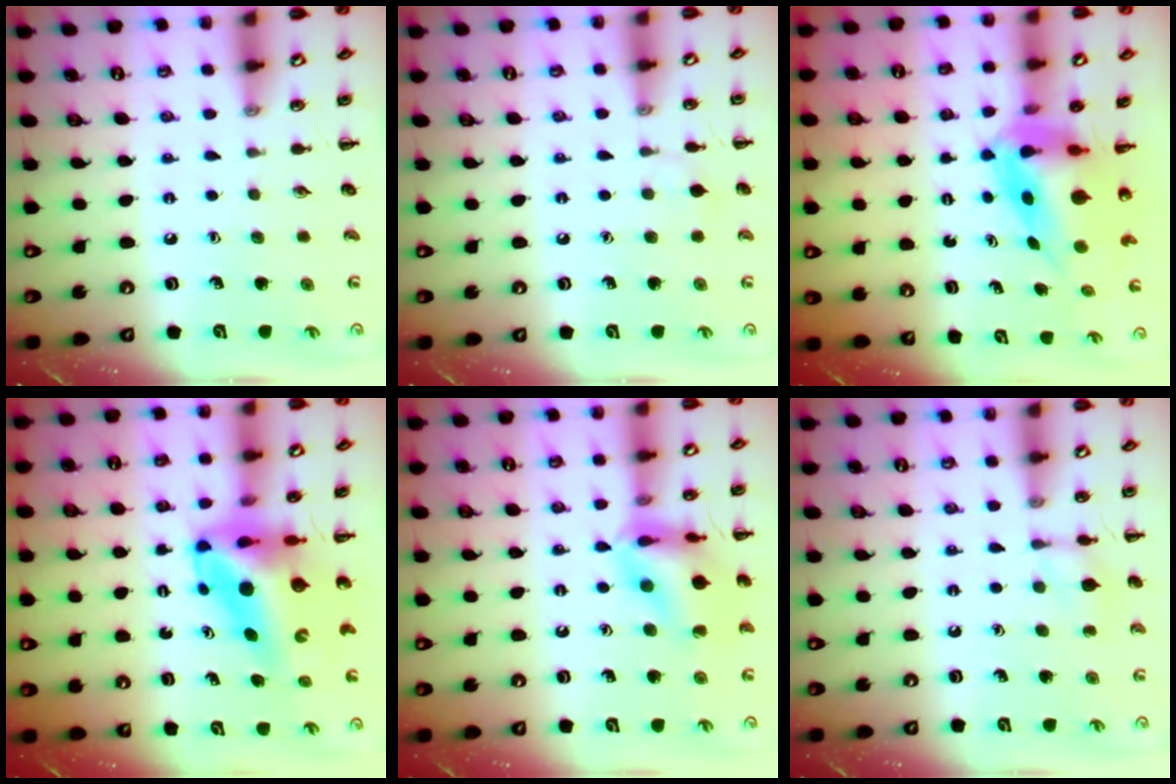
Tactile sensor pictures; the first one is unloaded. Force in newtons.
{"total": 4.3, "press": 3.9, "slide": 1.6}
{"total": 7.7, "press": 7.2, "slide": 2.5}
{"total": 11.0, "press": 10.5, "slide": 3.5}
{"total": 16.0, "press": 15.9, "slide": 2.0}
{"total": 8.7, "press": 8.7, "slide": 1.0}